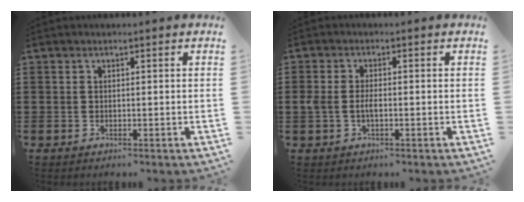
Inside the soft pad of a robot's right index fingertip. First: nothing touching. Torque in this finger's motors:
{"motor_torque": [0.17, -0.13, 0.10, 0.08]}